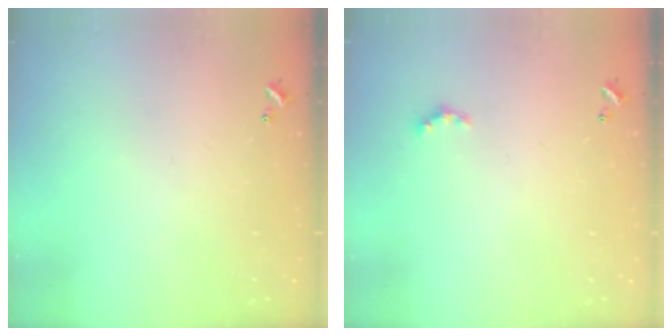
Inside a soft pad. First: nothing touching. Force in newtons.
{"total": 2.4, "press": 2.4, "slide": 0.6}